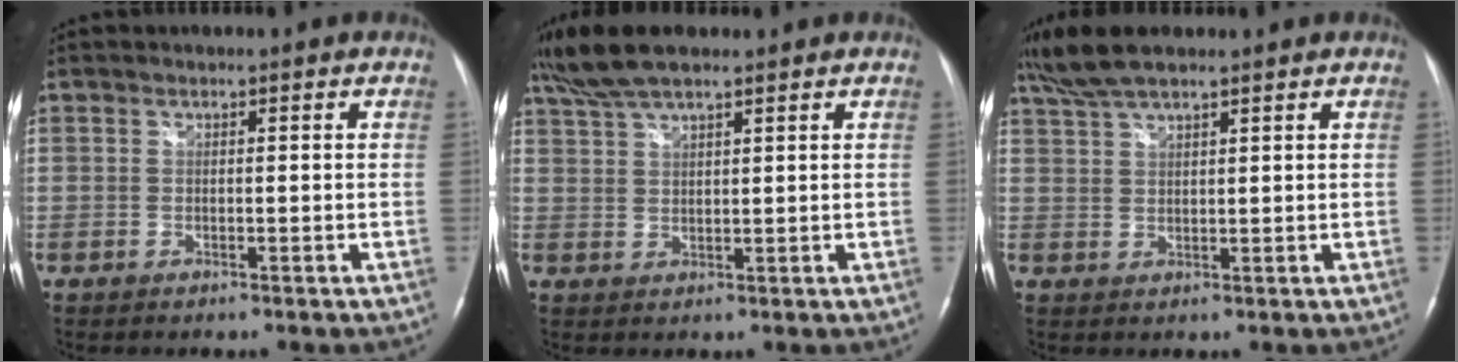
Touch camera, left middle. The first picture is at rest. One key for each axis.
{"total": 7.6, "fx": 6.2, "fy": 1.5, "fz": 4.1, "tx": -0.091, "ty": 0.029, "tz": 0.119}
{"total": 6.5, "fx": 5.3, "fy": 1.2, "fz": 3.5, "tx": -0.082, "ty": 0.026, "tz": 0.105}